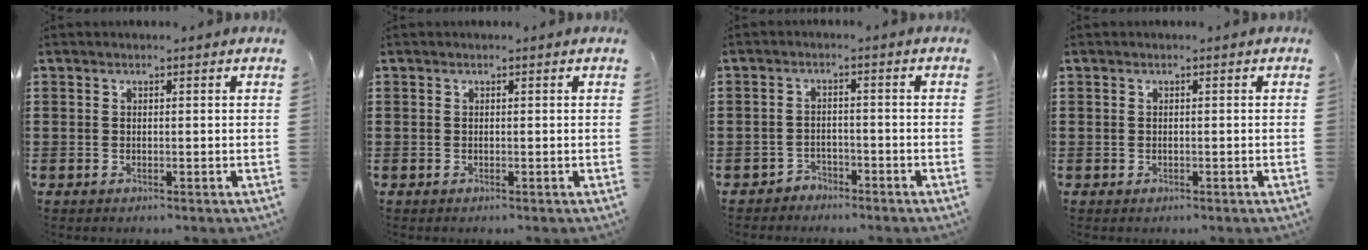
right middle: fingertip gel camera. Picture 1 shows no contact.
{"total": 0.0}
{"total": 2.4, "force": [-2.3, 0.7, -0.1], "torque": [-0.007, 0.000, -0.050]}
{"total": 0.0}